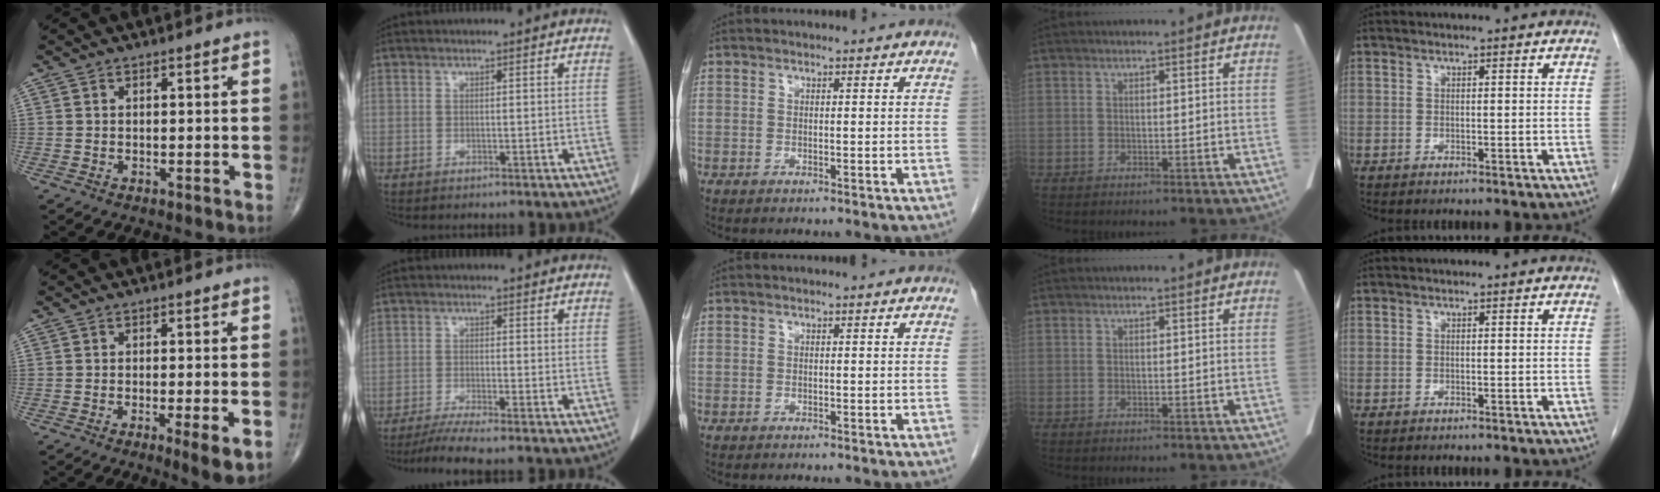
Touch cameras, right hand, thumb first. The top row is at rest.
{"thumb": {"total": 5.1, "force": [-1.7, 0.8, 4.8], "torque": [-0.073, -0.013, -0.028]}, "index": {"total": 5.8, "force": [-4.8, -0.6, 3.1], "torque": [-0.048, -0.017, -0.083]}}